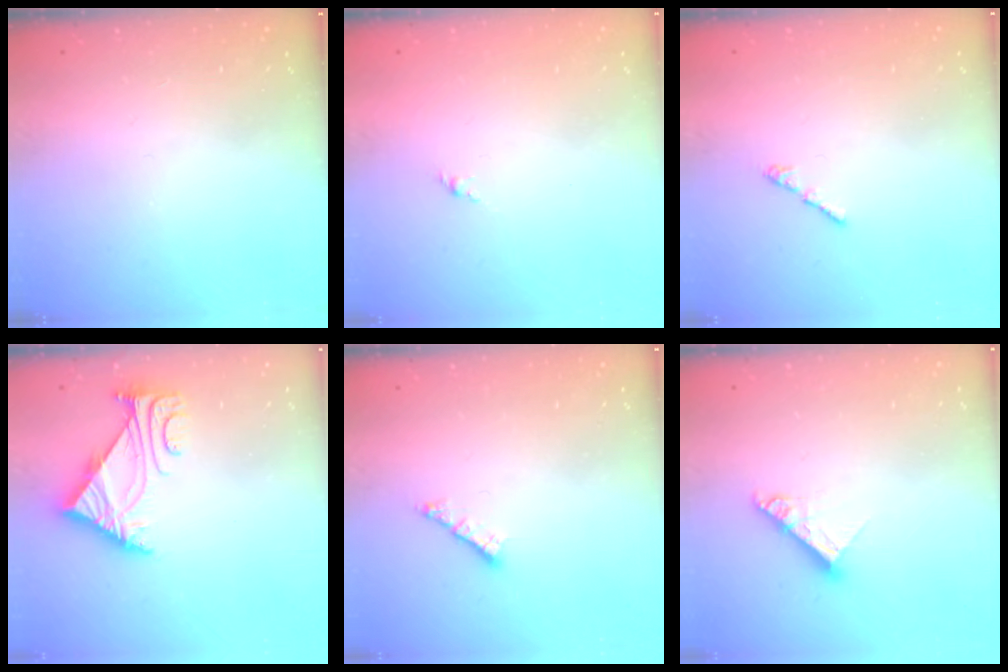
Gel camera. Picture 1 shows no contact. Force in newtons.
{"total": 1.6, "press": 1.5, "slide": 0.6}
{"total": 1.3, "press": 1.2, "slide": 0.6}
{"total": 5.0, "press": 4.9, "slide": 1.0}
{"total": 1.2, "press": 1.2, "slide": 0.3}
{"total": 8.6, "press": 8.6, "slide": 0.8}